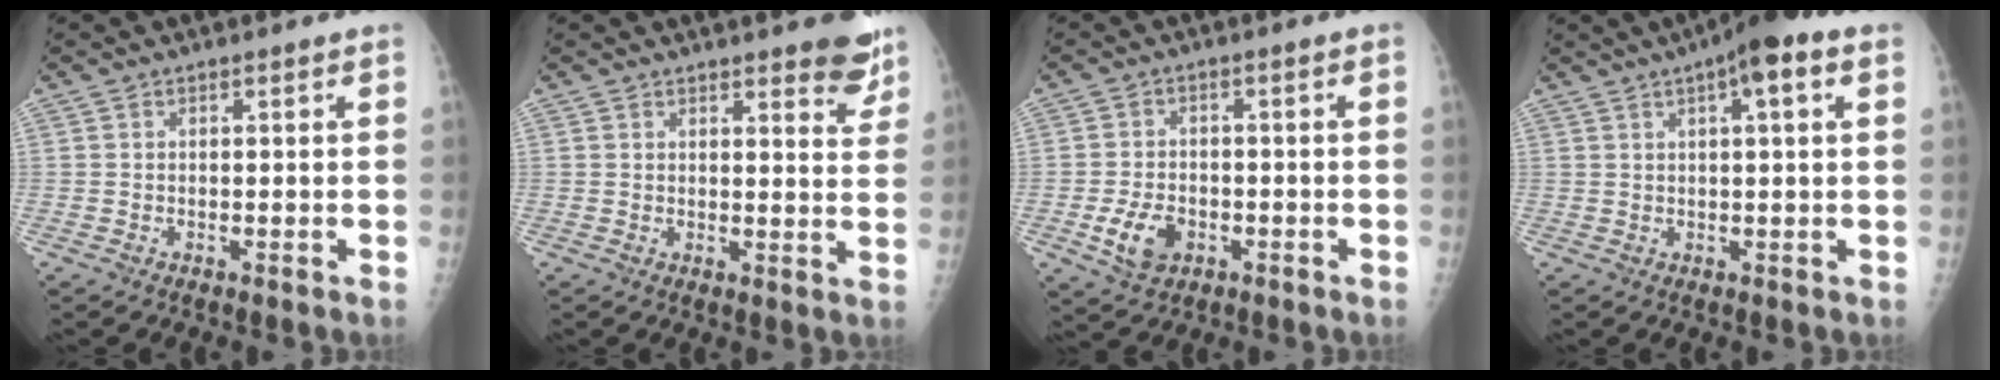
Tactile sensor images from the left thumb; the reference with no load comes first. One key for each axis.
{"total": 6.2, "fx": 4.8, "fy": 1.9, "fz": 3.5, "tx": -0.013, "ty": -0.028, "tz": 0.050}
{"total": 6.6, "fx": -2.4, "fy": 4.5, "fz": 4.1, "tx": -0.068, "ty": 0.007, "tz": -0.038}
{"total": 8.5, "fx": 3.8, "fy": 1.8, "fz": 7.4, "tx": -0.113, "ty": 0.017, "tz": 0.051}